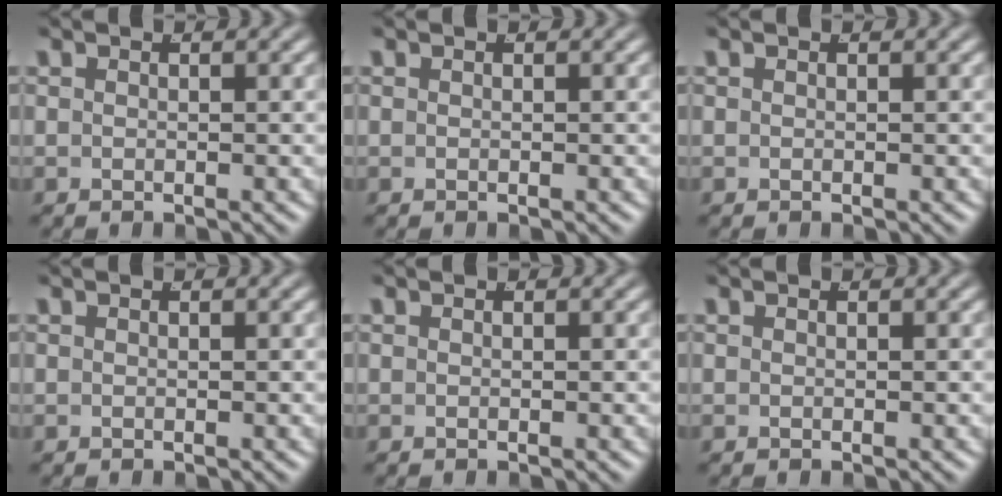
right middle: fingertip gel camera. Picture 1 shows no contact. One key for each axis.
{"total": 0.0}
{"total": 0.0}
{"total": 0.0}
{"total": 0.0}
{"total": 0.0}